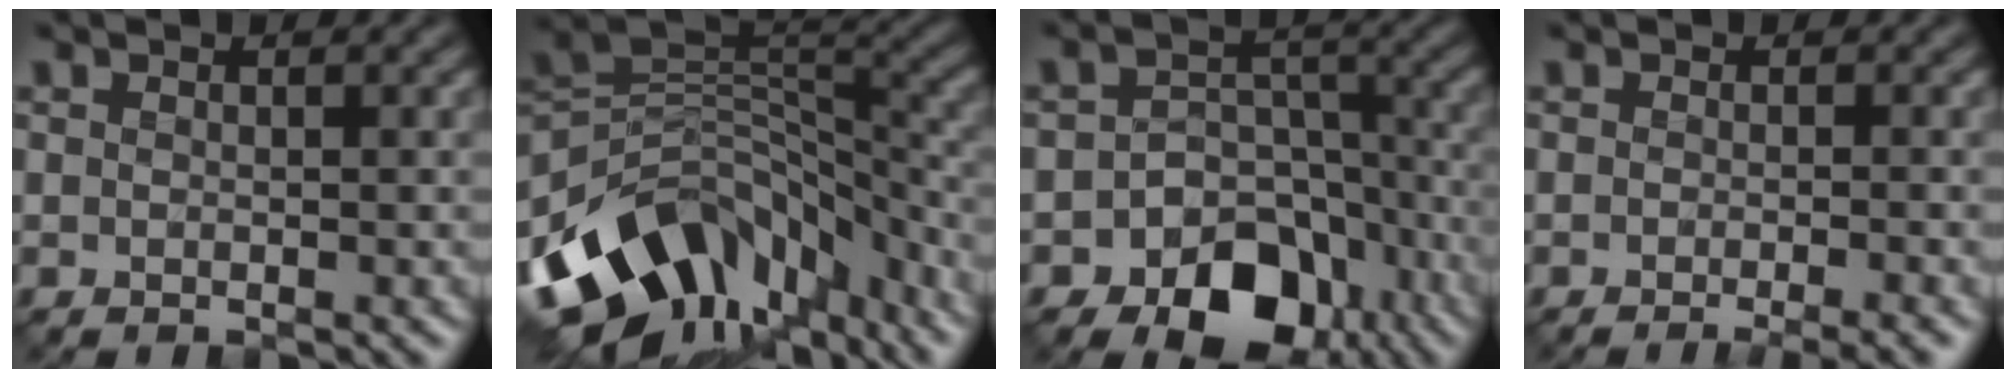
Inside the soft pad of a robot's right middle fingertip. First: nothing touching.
{"total": 12.4, "force": [-7.7, 7.7, 5.9], "torque": [-0.112, 0.004, -0.132]}
{"total": 9.4, "force": [-5.5, 6.6, 3.9], "torque": [-0.042, 0.003, -0.098]}
{"total": 2.6, "force": [-1.7, 0.1, 2.0], "torque": [-0.026, -0.006, -0.026]}